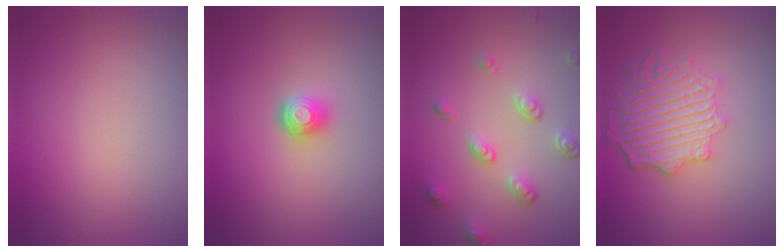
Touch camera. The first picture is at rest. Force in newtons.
{"total": 1.8, "press": 1.3, "slide": 1.2}
{"total": 3.4, "press": 2.6, "slide": 2.1}
{"total": 5.8, "press": 4.6, "slide": 3.6}